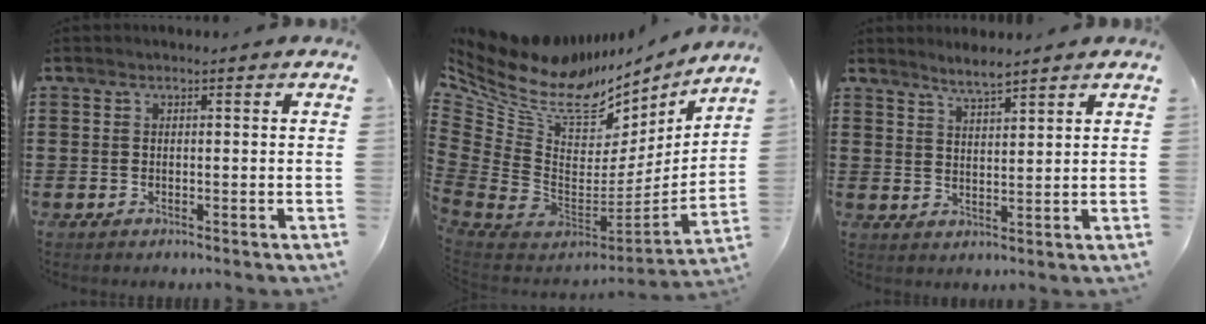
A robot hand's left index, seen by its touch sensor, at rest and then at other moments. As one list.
[{"total": 10.2, "force": [7.6, 5.4, 4.0], "torque": [-0.132, -0.082, 0.130]}, {"total": 3.1, "force": [3.0, -0.1, 0.9], "torque": [-0.025, -0.006, 0.054]}]